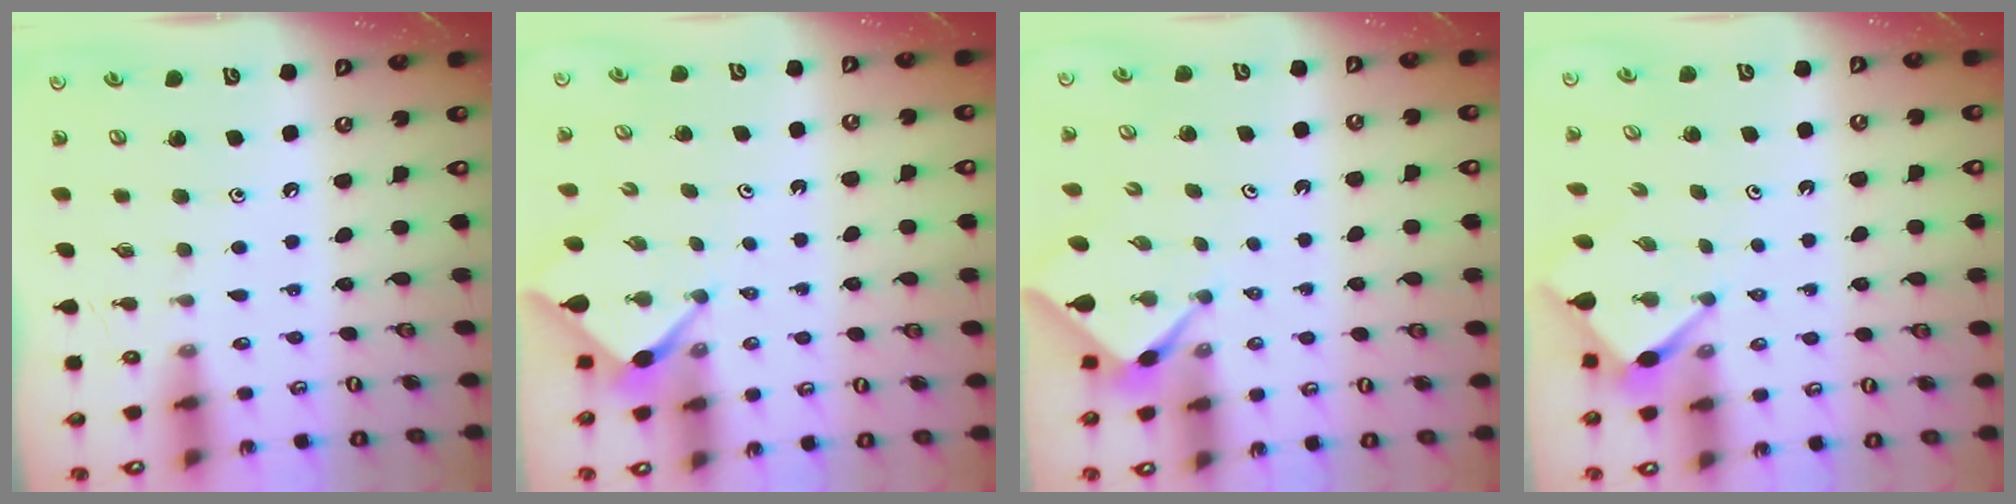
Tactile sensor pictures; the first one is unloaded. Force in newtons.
{"total": 2.6, "press": 2.5, "slide": 0.4}
{"total": 2.4, "press": 2.3, "slide": 0.3}
{"total": 3.6, "press": 3.5, "slide": 0.3}